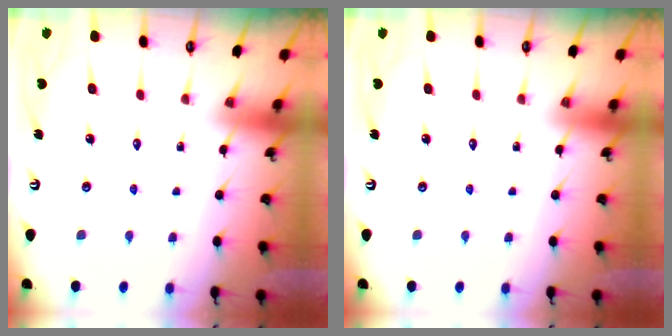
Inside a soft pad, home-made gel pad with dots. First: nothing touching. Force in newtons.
{"total": 0.0}